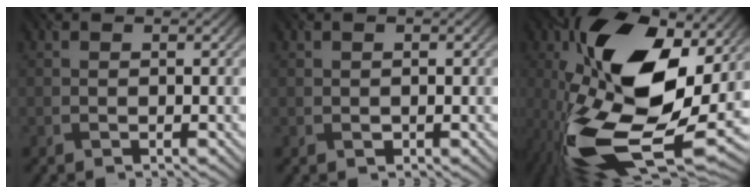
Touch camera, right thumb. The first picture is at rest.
{"total": 0.7, "force": [0.0, 0.6, 0.4], "torque": [-0.005, 0.000, 0.002]}
{"total": 20.3, "force": [-1.5, 9.7, 17.7], "torque": [-0.359, -0.006, -0.041]}